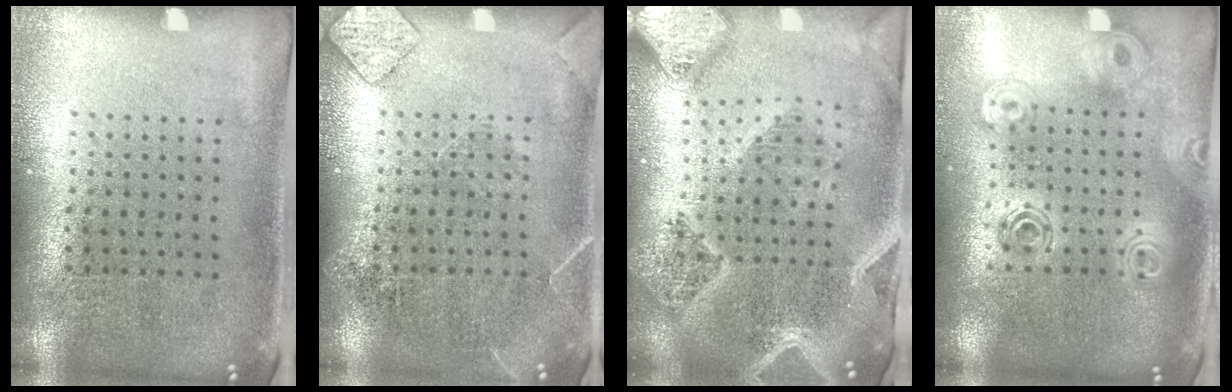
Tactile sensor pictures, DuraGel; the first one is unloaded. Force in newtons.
{"total": 1.8, "press": 1.8, "slide": 0.1}
{"total": 3.3, "press": 2.8, "slide": 1.8}
{"total": 1.8, "press": 1.6, "slide": 0.9}